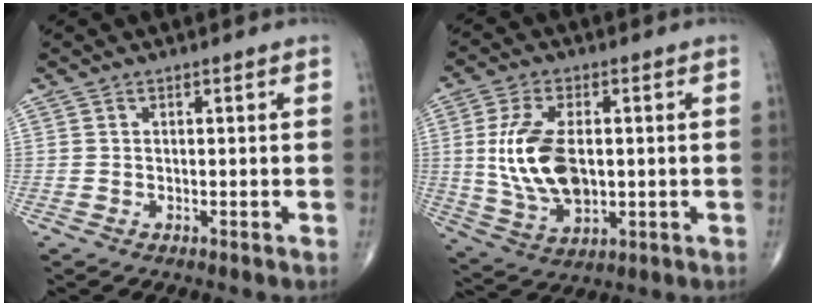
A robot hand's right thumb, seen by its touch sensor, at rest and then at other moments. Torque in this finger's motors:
{"motor_torque": [0.10, 0.67, 0.97, -0.05, 0.33]}